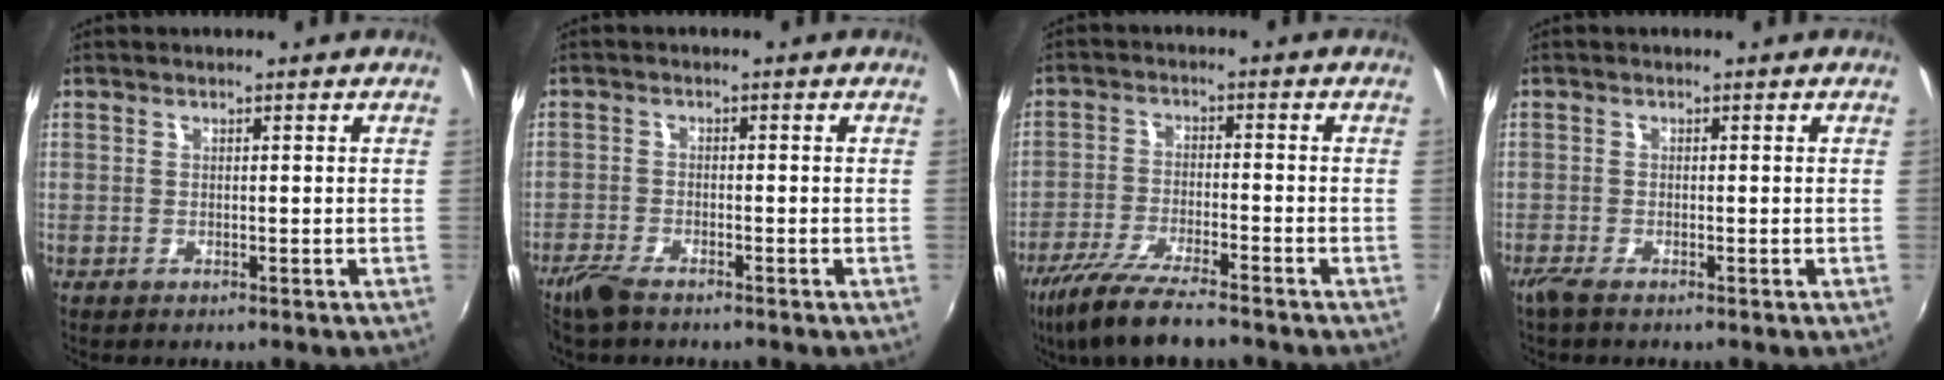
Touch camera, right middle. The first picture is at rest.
{"total": 4.6, "force": [-3.7, 1.2, 2.5], "torque": [-0.072, -0.010, -0.075]}
{"total": 11.5, "force": [-9.3, 1.5, 6.7], "torque": [-0.150, -0.035, -0.167]}
{"total": 1.7, "force": [-1.2, 0.0, 1.1], "torque": [-0.026, -0.006, -0.028]}